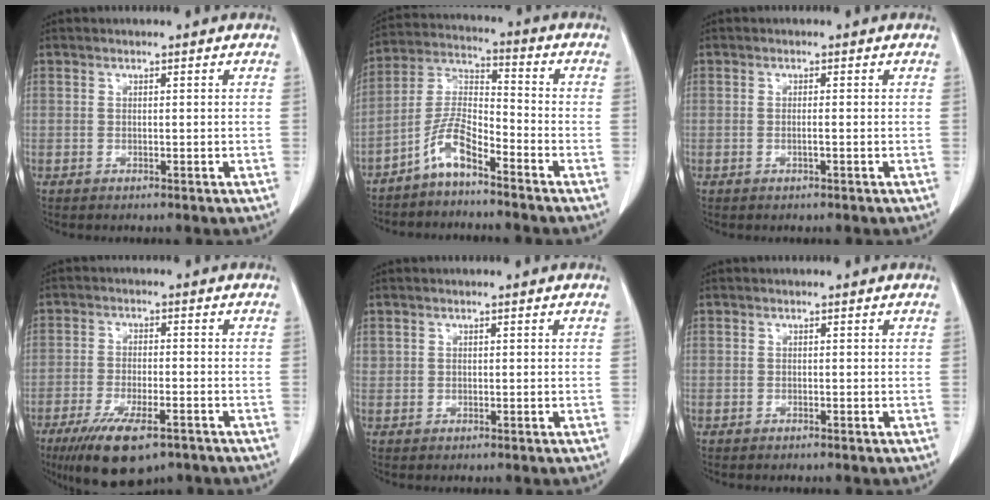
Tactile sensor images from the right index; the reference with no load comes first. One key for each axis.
{"total": 7.2, "fx": -5.1, "fy": 1.3, "fz": 4.8, "tx": -0.111, "ty": 0.007, "tz": -0.107}
{"total": 0.9, "fx": -0.3, "fy": -0.1, "fz": 0.9, "tx": -0.019, "ty": -0.001, "tz": -0.004}
{"total": 11.0, "fx": -7.2, "fy": 3.1, "fz": 7.7, "tx": -0.134, "ty": -0.020, "tz": -0.116}
{"total": 0.5, "fx": 0.3, "fy": 0.4, "fz": 0.1, "tx": 0.006, "ty": 0.003, "tz": 0.004}
{"total": 0.0}